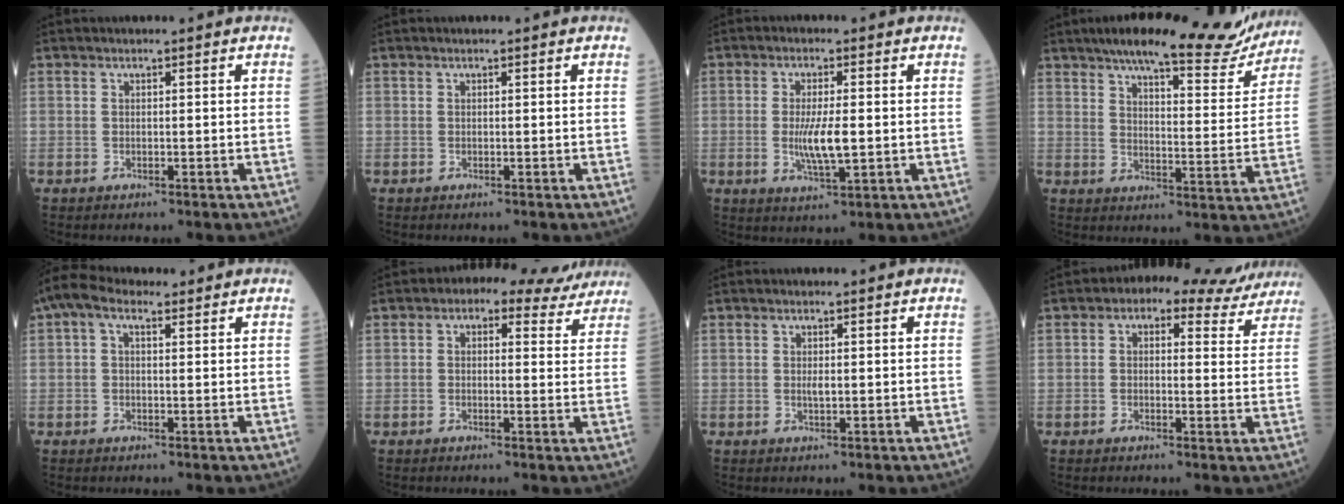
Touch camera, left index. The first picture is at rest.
{"total": 0.0}
{"total": 5.8, "force": [-0.4, 1.1, 5.7], "torque": [-0.115, -0.011, -0.007]}
{"total": 20.7, "force": [18.1, 4.0, 9.2], "torque": [-0.119, -0.013, 0.226]}
{"total": 5.3, "force": [2.8, 2.6, 3.7], "torque": [-0.083, 0.040, 0.049]}
{"total": 8.4, "force": [6.5, 4.2, 3.5], "torque": [-0.035, 0.030, 0.064]}
{"total": 1.1, "force": [0.1, 0.3, 1.1], "torque": [-0.023, -0.002, 0.003]}
{"total": 9.8, "force": [7.6, 4.7, 4.0], "torque": [-0.040, 0.030, 0.074]}